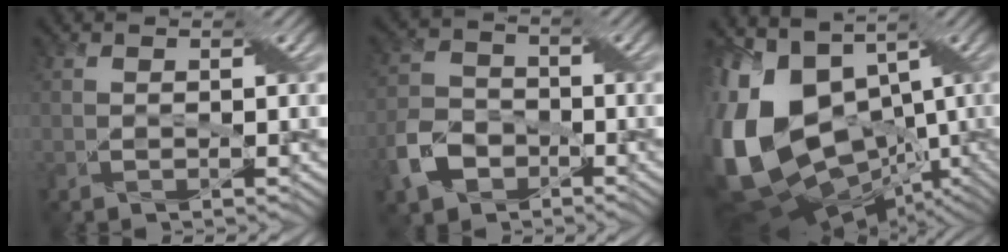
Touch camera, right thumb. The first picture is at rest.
{"total": 6.6, "force": [-3.6, 4.7, 2.9], "torque": [-0.072, -0.006, -0.087]}
{"total": 20.5, "force": [-1.7, 14.5, 14.4], "torque": [-0.329, -0.019, 0.001]}